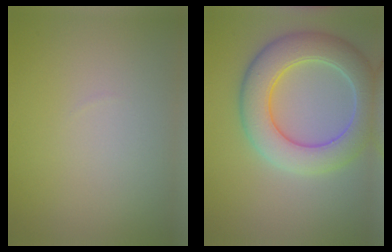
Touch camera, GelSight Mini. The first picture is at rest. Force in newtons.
{"total": 7.5, "press": 7.5, "slide": 0.5}